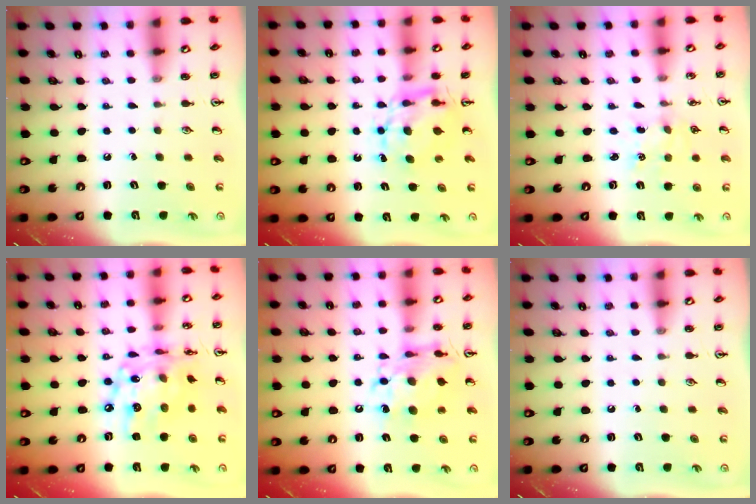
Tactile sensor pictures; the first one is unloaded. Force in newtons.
{"total": 6.8, "press": 6.8, "slide": 0.2}
{"total": 2.2, "press": 2.2, "slide": 0.3}
{"total": 16.8, "press": 16.8, "slide": 1.4}
{"total": 11.8, "press": 11.8, "slide": 1.3}
{"total": 0.0}